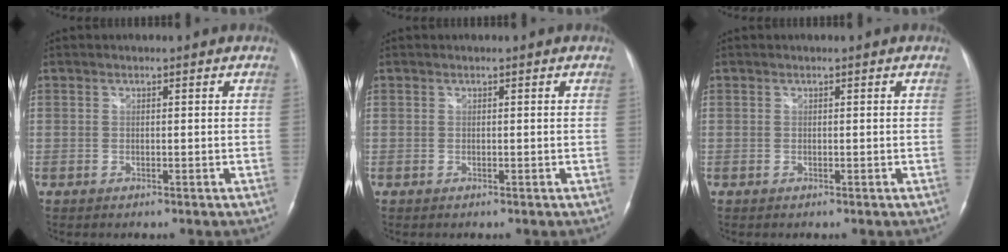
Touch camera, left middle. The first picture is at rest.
{"total": 0.0}
{"total": 0.0}